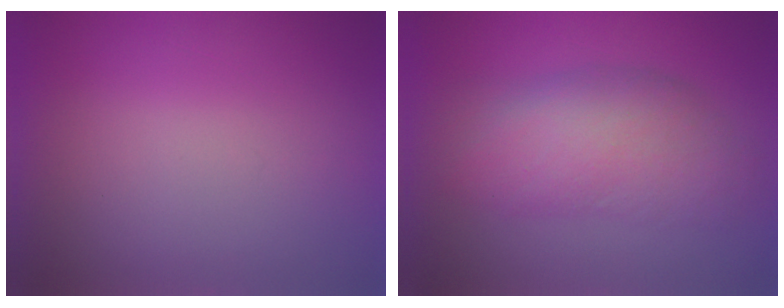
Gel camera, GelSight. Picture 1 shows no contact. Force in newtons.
{"total": 7.1}